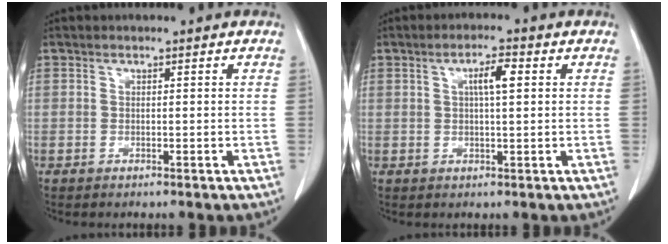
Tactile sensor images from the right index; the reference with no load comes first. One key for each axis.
{"total": 3.8, "fx": 1.0, "fy": 0.6, "fz": 3.6, "tx": -0.063, "ty": 0.005, "tz": 0.017}